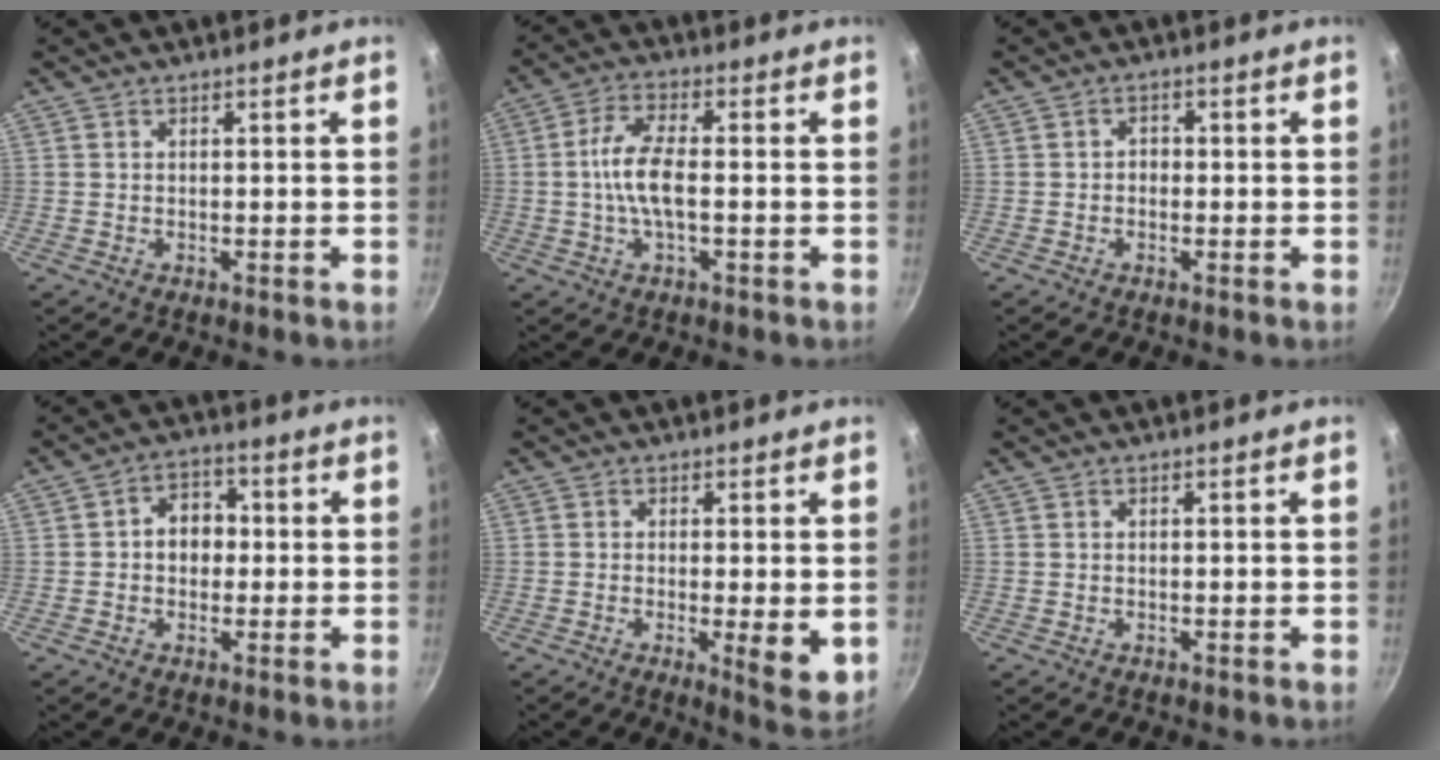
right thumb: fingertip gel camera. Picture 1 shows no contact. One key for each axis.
{"total": 7.8, "fx": -0.7, "fy": 2.9, "fz": 7.2, "tx": -0.148, "ty": 0.017, "tz": -0.022}
{"total": 1.6, "fx": -0.4, "fy": 1.3, "fz": 0.8, "tx": -0.007, "ty": 0.006, "tz": -0.009}
{"total": 6.3, "fx": 0.0, "fy": 5.0, "fz": 3.8, "tx": -0.015, "ty": 0.016, "tz": -0.007}
{"total": 6.9, "fx": -0.9, "fy": 1.7, "fz": 6.7, "tx": -0.092, "ty": -0.019, "tz": -0.008}
{"total": 0.0}